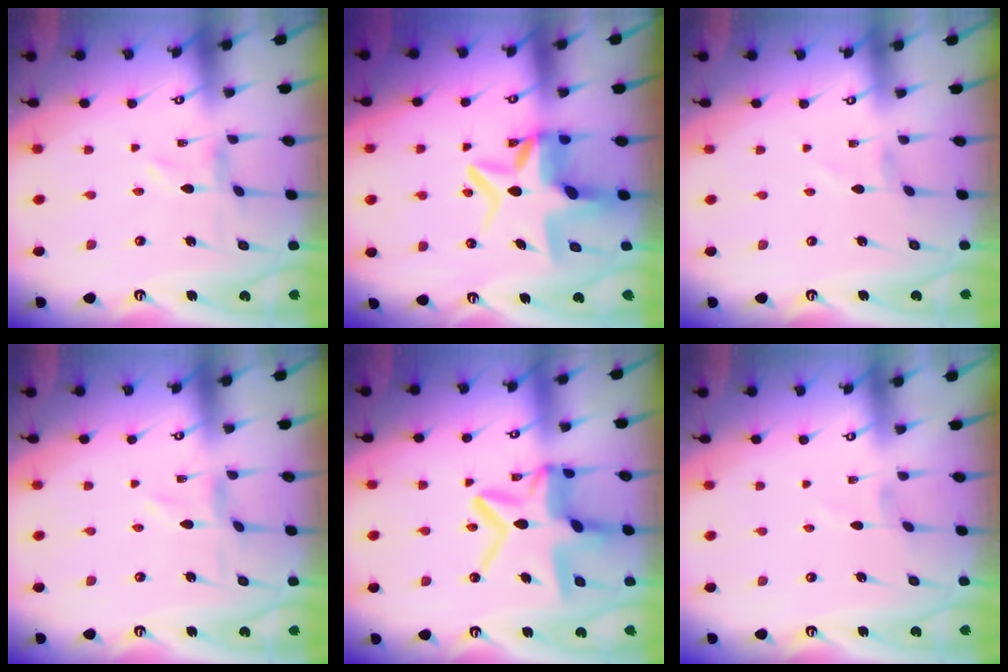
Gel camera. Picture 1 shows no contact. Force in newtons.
{"total": 10.9, "press": 10.4, "slide": 3.1}
{"total": 1.0, "press": 1.0, "slide": 0.0}
{"total": 1.0, "press": 1.0, "slide": 0.2}
{"total": 17.5, "press": 17.5, "slide": 1.7}
{"total": 0.0}